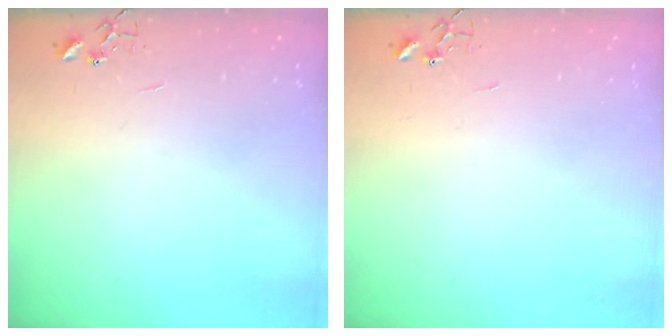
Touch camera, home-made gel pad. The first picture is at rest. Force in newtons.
{"total": 0.0}